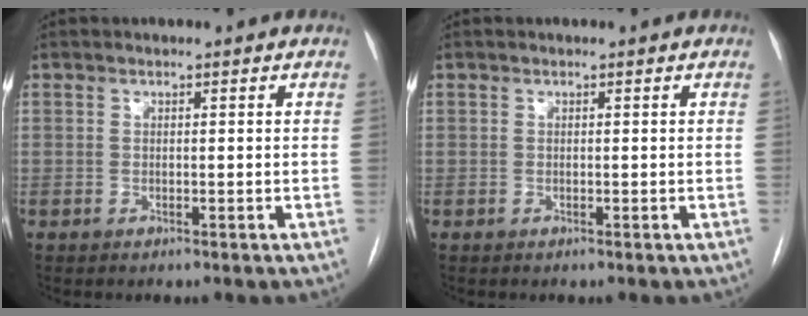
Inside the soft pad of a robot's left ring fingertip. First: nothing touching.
{"total": 0.0}